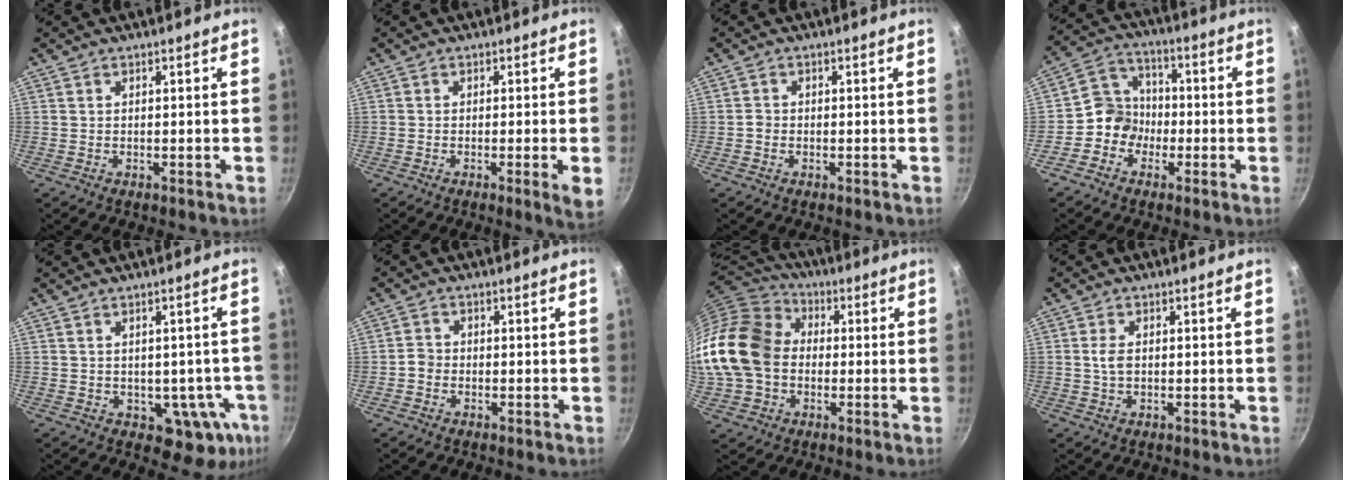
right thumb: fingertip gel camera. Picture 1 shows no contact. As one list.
[{"total": 3.9, "force": [-0.9, 0.2, 3.8], "torque": [-0.059, -0.007, -0.012]}, {"total": 1.1, "force": [-0.5, 1.0, 0.4], "torque": [-0.002, 0.006, -0.010]}, {"total": 7.8, "force": [-2.4, 7.0, 2.5], "torque": [-0.003, 0.038, -0.061]}, {"total": 9.0, "force": [-2.0, 6.1, 6.3], "torque": [-0.028, 0.017, -0.014]}, {"total": 2.1, "force": [-0.9, 1.7, 0.8], "torque": [-0.007, 0.015, -0.020]}, {"total": 22.1, "force": [0.3, 17.3, 13.7], "torque": [-0.283, 0.048, 0.002]}, {"total": 2.8, "force": [0.2, 1.7, 2.2], "torque": [-0.038, 0.003, 0.003]}]